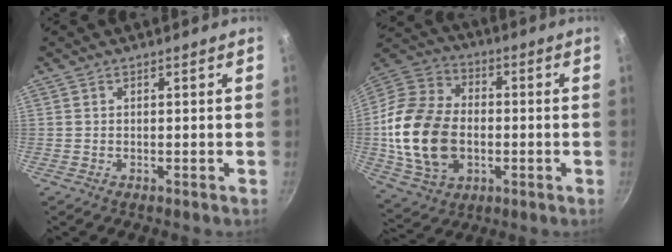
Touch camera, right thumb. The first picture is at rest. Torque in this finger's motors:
{"motor_torque": [-0.32, 1.35, 1.87, -0.29, 0.50]}